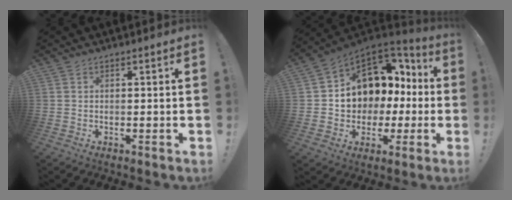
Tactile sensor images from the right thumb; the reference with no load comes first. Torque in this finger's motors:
{"motor_torque": [1.25, 1.26, 0.86, -0.69, 0.23]}